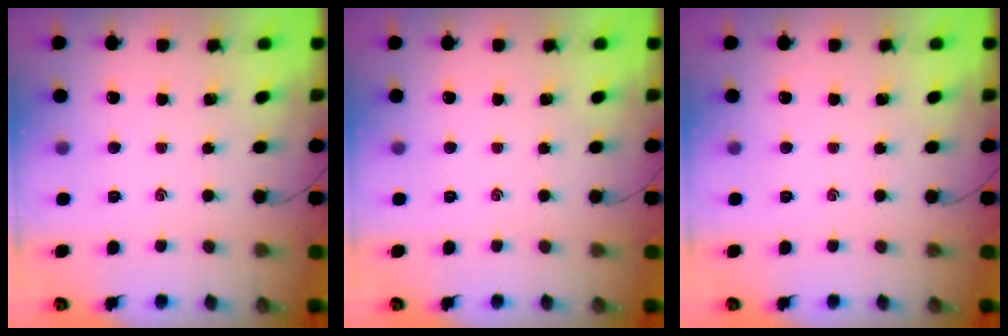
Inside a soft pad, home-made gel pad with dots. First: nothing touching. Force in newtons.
{"total": 0.0}
{"total": 0.0}